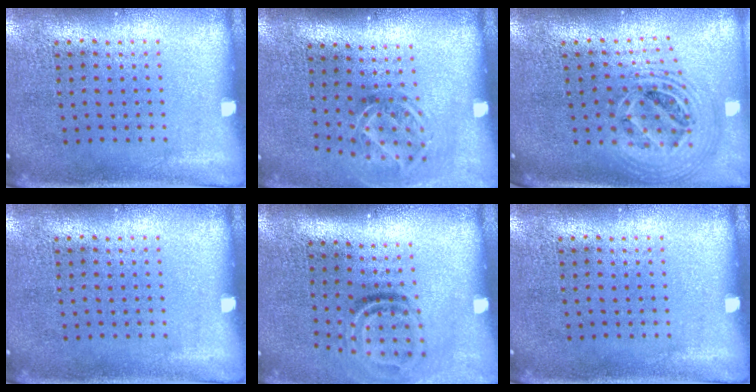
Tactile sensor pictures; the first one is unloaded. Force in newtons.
{"total": 1.8, "press": 1.3, "slide": 1.2}
{"total": 2.4, "press": 1.8, "slide": 1.6}
{"total": 0.0}
{"total": 2.0, "press": 1.1, "slide": 1.6}
{"total": 0.0}